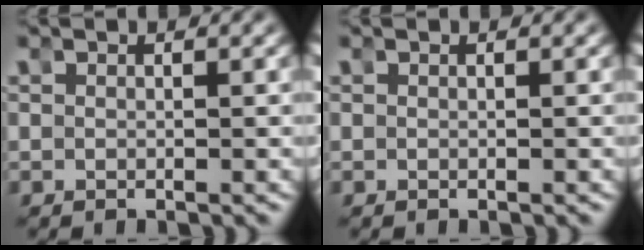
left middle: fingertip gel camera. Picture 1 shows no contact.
{"total": 0.0}